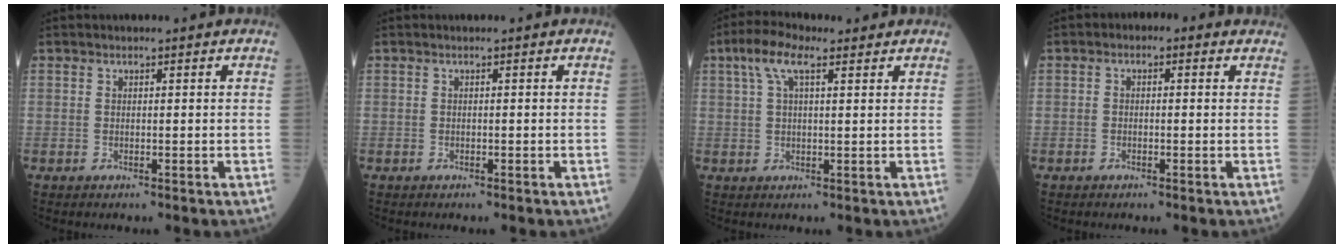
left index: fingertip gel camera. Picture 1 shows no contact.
{"total": 0.0}
{"total": 5.8, "force": [3.2, 1.7, 4.5], "torque": [-0.097, 0.027, 0.059]}
{"total": 1.6, "force": [0.2, 1.1, 1.2], "torque": [-0.013, 0.014, -0.009]}